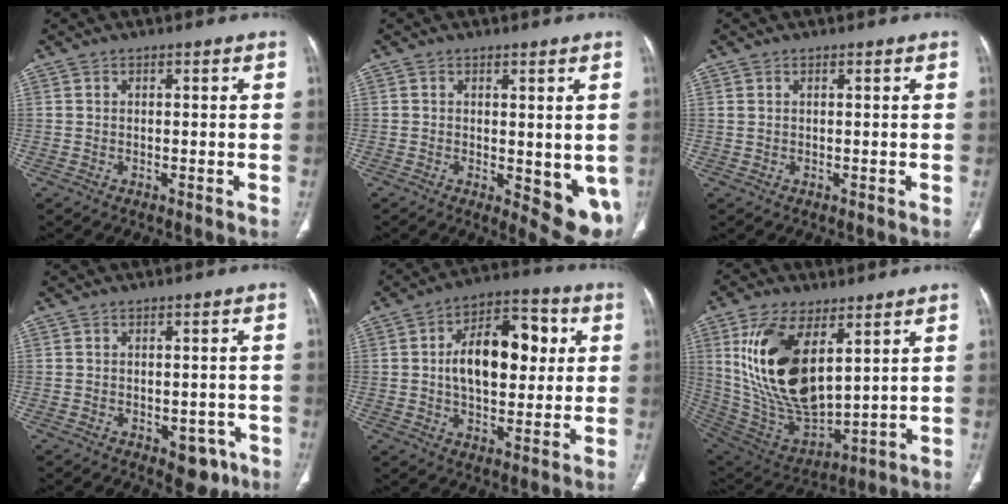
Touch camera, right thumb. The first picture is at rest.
{"total": 8.3, "force": [-1.0, 3.6, 7.5], "torque": [-0.078, -0.020, -0.006]}
{"total": 0.5, "force": [0.3, 0.2, 0.4], "torque": [-0.009, 0.007, 0.009]}
{"total": 4.9, "force": [-2.3, 3.0, 3.0], "torque": [-0.013, 0.011, -0.023]}
{"total": 16.3, "force": [2.4, 9.4, 13.2], "torque": [-0.175, 0.018, 0.033]}
{"total": 21.4, "force": [7.0, 10.6, 17.2], "torque": [-0.321, -0.032, 0.149]}